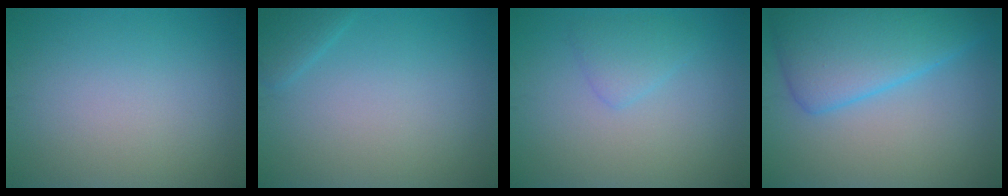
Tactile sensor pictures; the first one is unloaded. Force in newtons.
{"total": 1.3, "press": 1.3, "slide": 0.1}
{"total": 1.8, "press": 1.8, "slide": 0.2}
{"total": 7.5, "press": 7.5, "slide": 0.3}